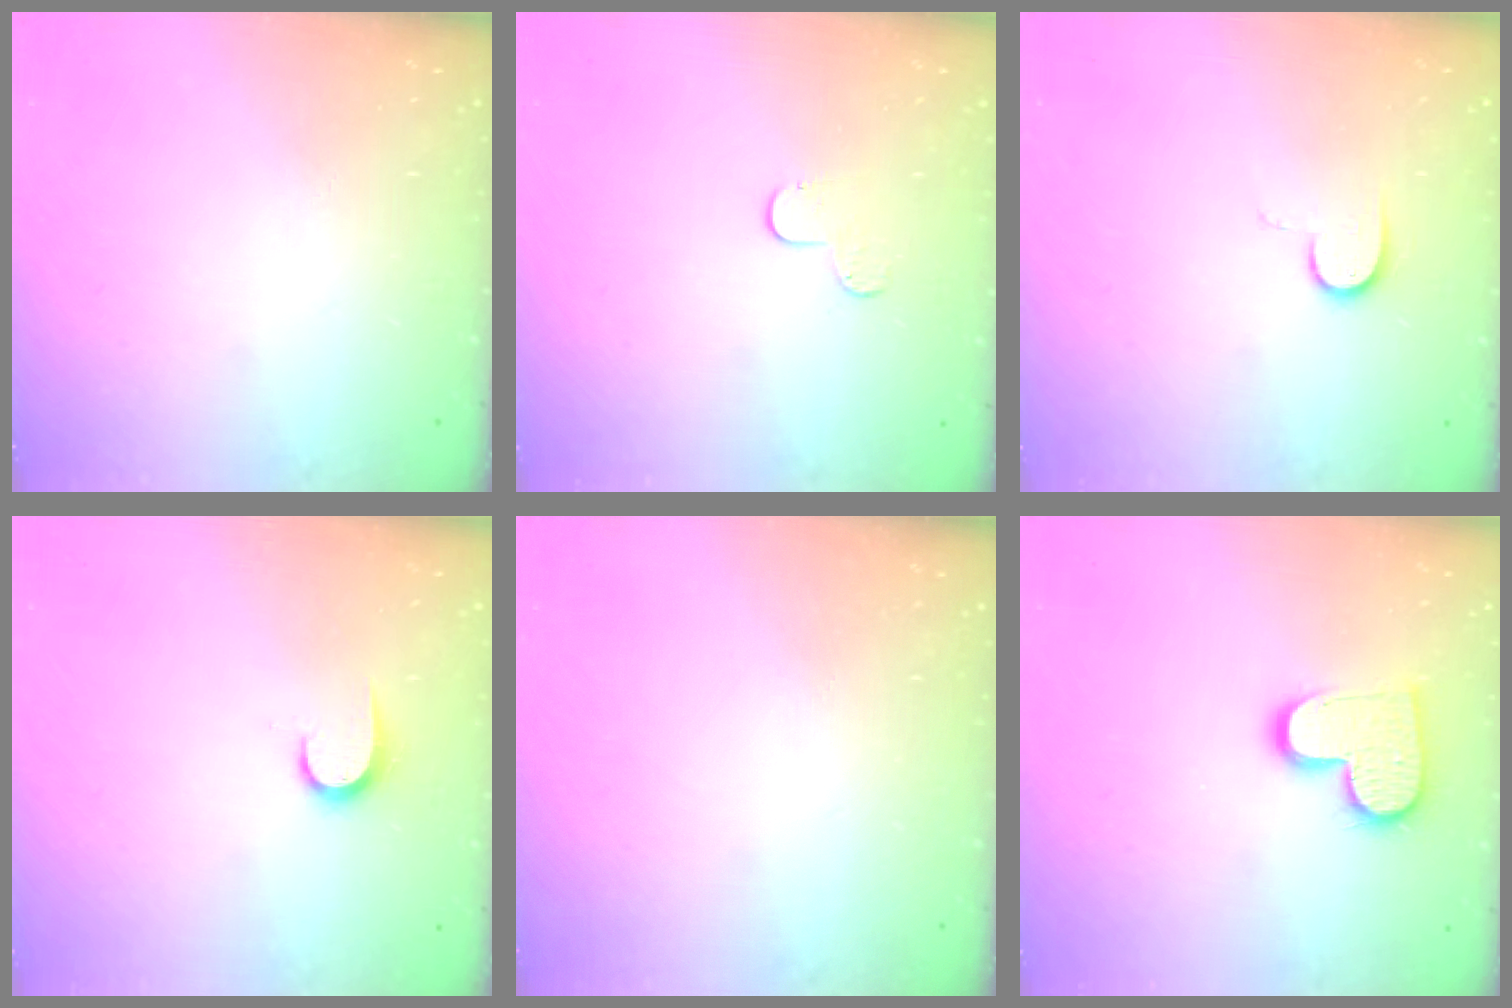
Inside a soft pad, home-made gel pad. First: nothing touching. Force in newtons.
{"total": 4.0, "press": 4.0, "slide": 0.4}
{"total": 7.3, "press": 7.3, "slide": 0.8}
{"total": 6.0, "press": 6.0, "slide": 0.6}
{"total": 0.0}
{"total": 13.8, "press": 13.7, "slide": 1.0}